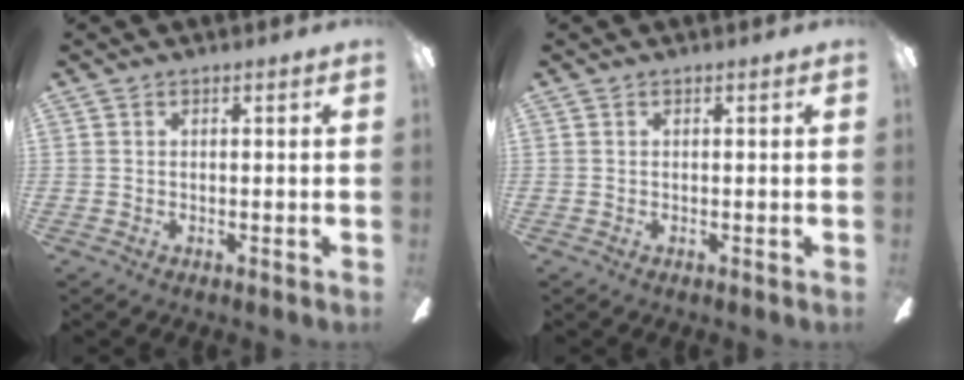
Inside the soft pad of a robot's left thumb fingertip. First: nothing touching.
{"total": 0.0}